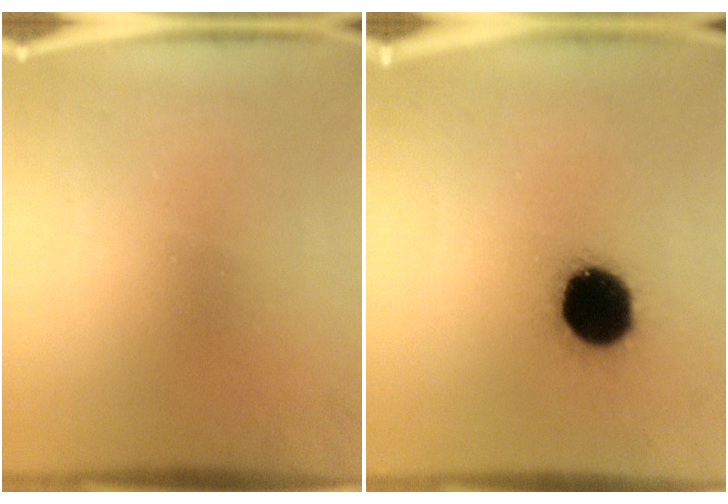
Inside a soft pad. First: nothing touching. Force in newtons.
{"total": 17.4}